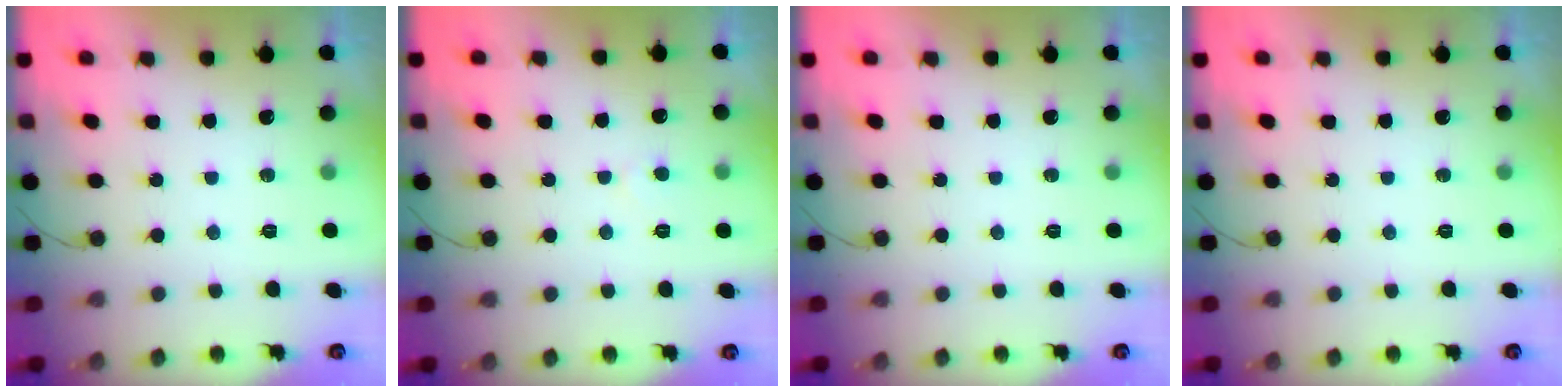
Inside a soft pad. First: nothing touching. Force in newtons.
{"total": 2.4, "press": 2.4, "slide": 0.2}
{"total": 0.0}
{"total": 0.0}